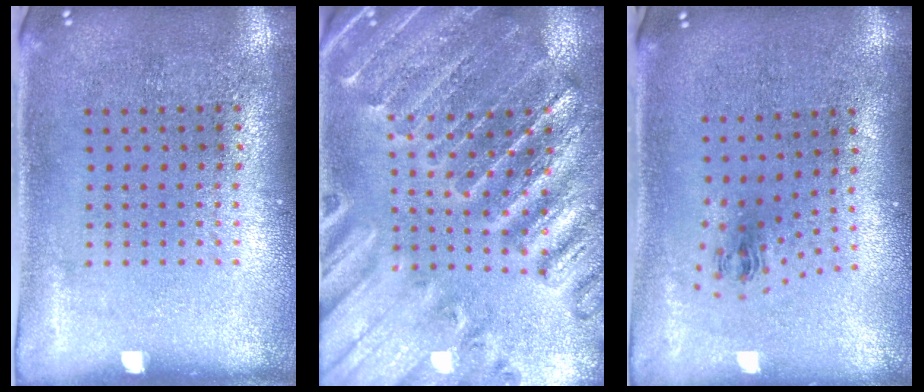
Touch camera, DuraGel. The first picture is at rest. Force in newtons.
{"total": 2.7, "press": 2.7, "slide": 0.4}
{"total": 1.1, "press": 0.5, "slide": 1.0}